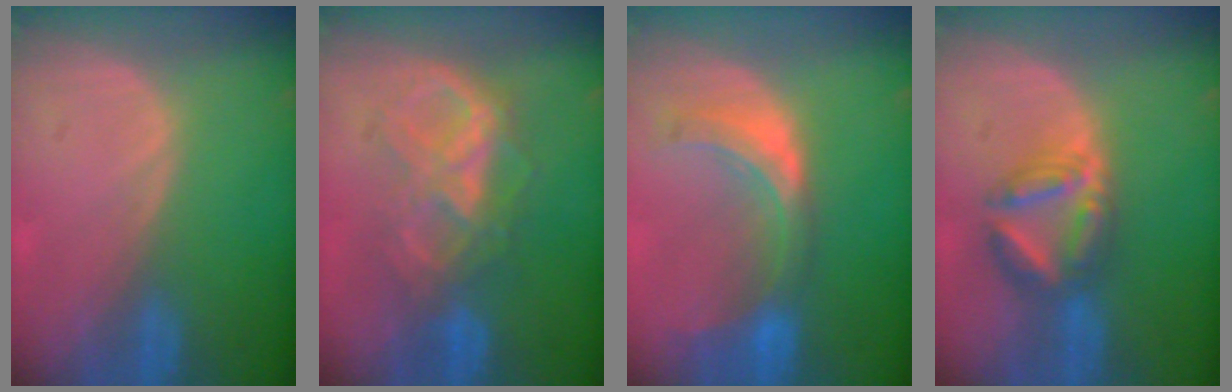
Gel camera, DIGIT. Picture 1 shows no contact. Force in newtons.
{"total": 7.4, "press": 7.4, "slide": 0.4}
{"total": 7.8, "press": 6.9, "slide": 3.5}
{"total": 6.3, "press": 6.3, "slide": 0.4}